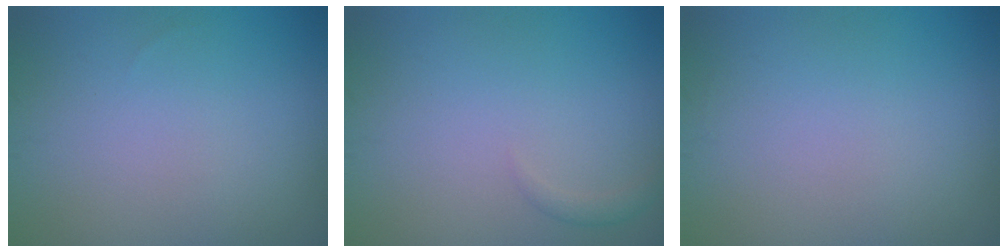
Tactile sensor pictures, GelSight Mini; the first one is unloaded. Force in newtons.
{"total": 0.8, "press": 0.8, "slide": 0.0}
{"total": 0.0}